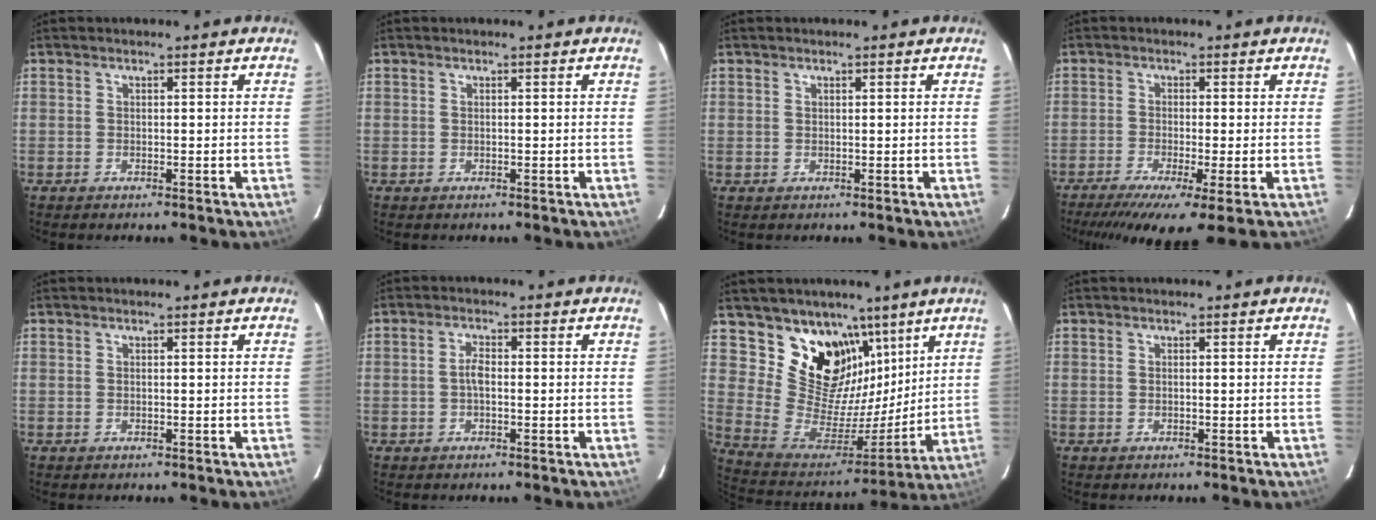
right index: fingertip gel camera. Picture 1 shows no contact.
{"total": 0.0}
{"total": 0.8, "force": [0.2, 0.7, -0.1], "torque": [0.005, 0.004, 0.002]}
{"total": 8.5, "force": [-5.4, 0.2, 6.6], "torque": [-0.140, -0.033, -0.094]}
{"total": 0.0}
{"total": 2.1, "force": [-0.4, 0.9, 1.8], "torque": [-0.037, 0.007, -0.007]}
{"total": 17.8, "force": [11.0, 12.1, 7.2], "torque": [-0.149, -0.006, 0.215]}
{"total": 0.0}